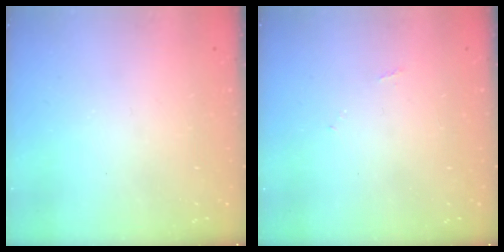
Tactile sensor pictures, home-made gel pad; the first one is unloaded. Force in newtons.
{"total": 4.0, "press": 4.0, "slide": 0.6}